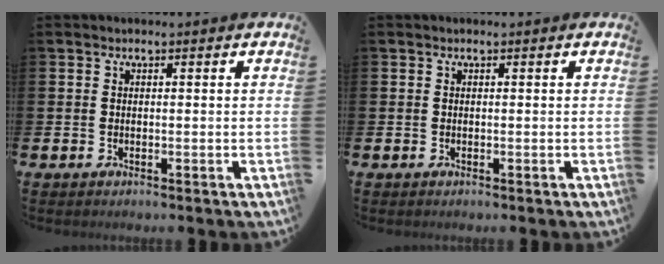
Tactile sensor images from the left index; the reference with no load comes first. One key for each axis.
{"total": 0.0}